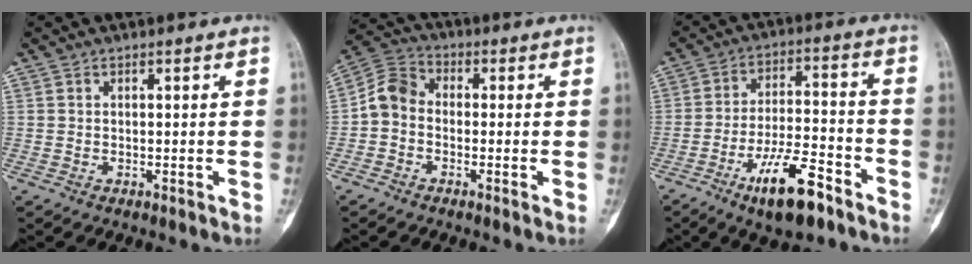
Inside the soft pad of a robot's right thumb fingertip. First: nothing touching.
{"total": 6.1, "force": [-1.2, 4.7, 3.6], "torque": [-0.058, 0.026, -0.041]}
{"total": 13.0, "force": [-7.8, 4.2, 9.5], "torque": [-0.159, 0.051, -0.130]}